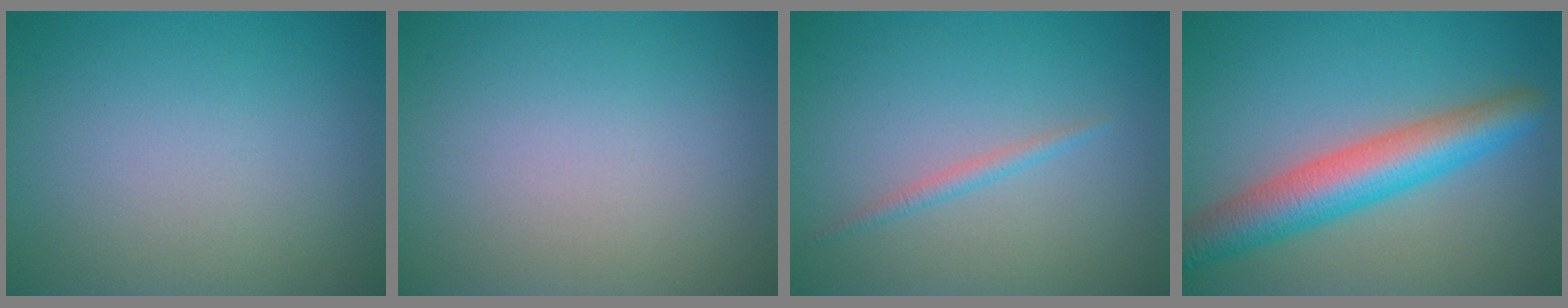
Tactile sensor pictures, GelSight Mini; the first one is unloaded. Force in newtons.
{"total": 0.0}
{"total": 1.1, "press": 1.1, "slide": 0.0}
{"total": 6.8, "press": 6.8, "slide": 0.4}